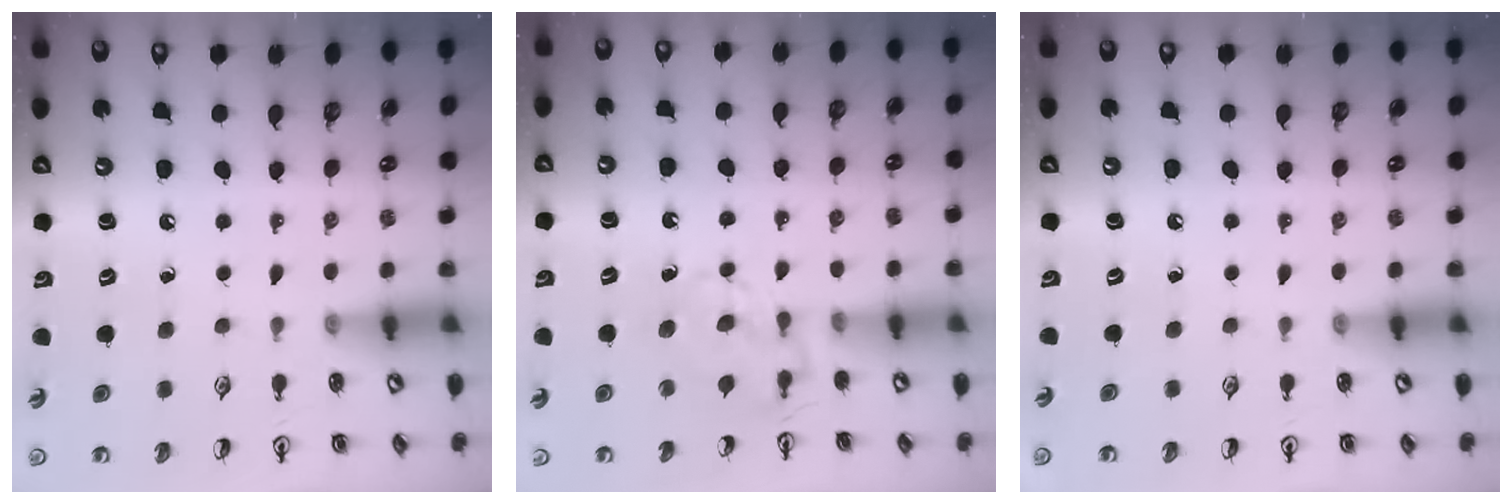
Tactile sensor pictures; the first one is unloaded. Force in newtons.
{"total": 6.4, "press": 6.4, "slide": 0.7}
{"total": 0.0}